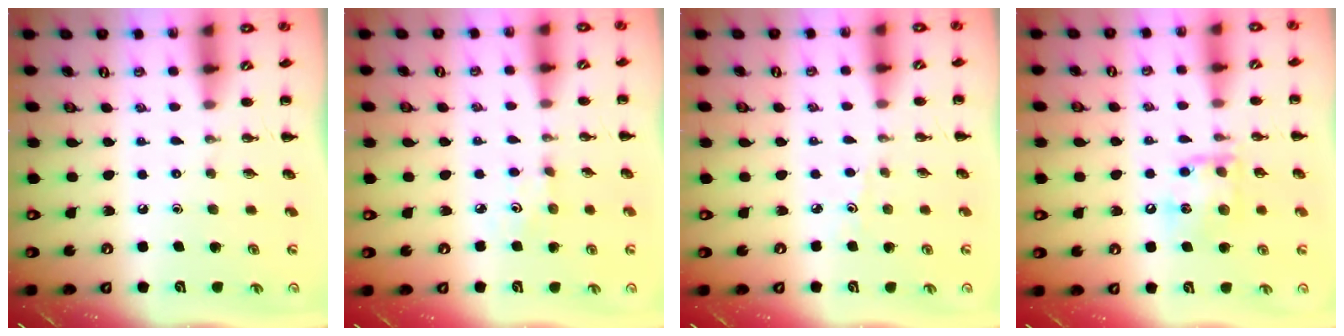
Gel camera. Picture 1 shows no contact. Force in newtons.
{"total": 2.8, "press": 2.7, "slide": 0.8}
{"total": 2.5, "press": 2.4, "slide": 0.8}
{"total": 12.1, "press": 12.0, "slide": 1.3}